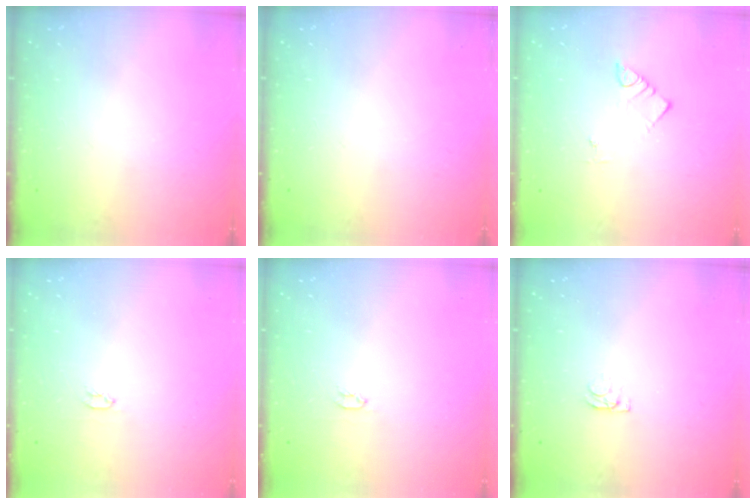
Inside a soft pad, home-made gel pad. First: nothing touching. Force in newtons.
{"total": 0.0}
{"total": 3.4, "press": 3.4, "slide": 0.1}
{"total": 2.0, "press": 2.0, "slide": 0.3}
{"total": 2.0, "press": 2.0, "slide": 0.3}
{"total": 1.2, "press": 1.1, "slide": 0.3}